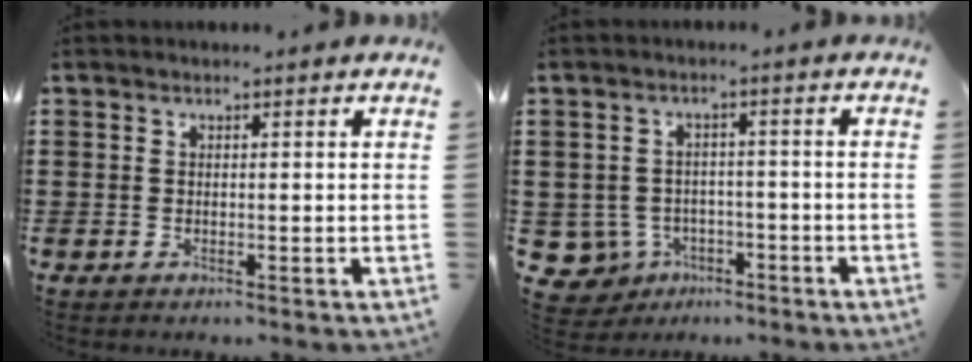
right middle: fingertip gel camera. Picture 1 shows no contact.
{"total": 4.3, "force": [-2.6, 3.2, 1.4], "torque": [-0.053, 0.006, -0.054]}